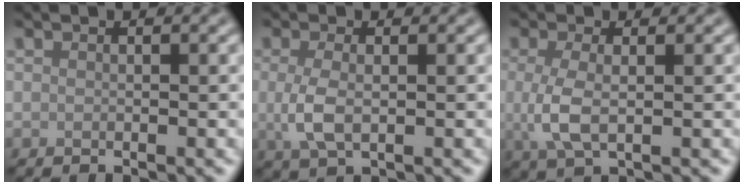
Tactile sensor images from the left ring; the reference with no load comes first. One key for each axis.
{"total": 2.9, "fx": 0.0, "fy": 1.3, "fz": 2.6, "tx": -0.064, "ty": -0.004, "tz": -0.001}
{"total": 3.3, "fx": -0.1, "fy": 1.3, "fz": 3.0, "tx": -0.072, "ty": -0.006, "tz": -0.001}